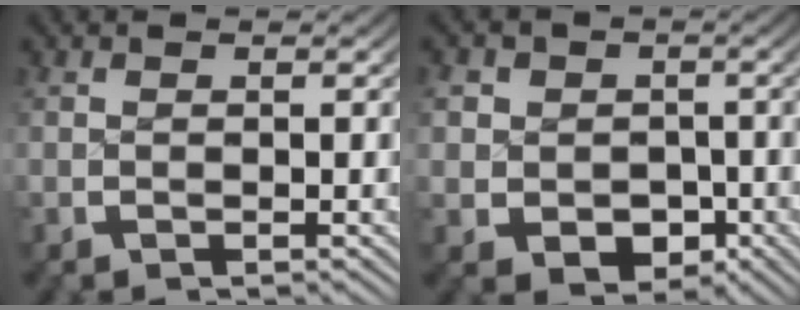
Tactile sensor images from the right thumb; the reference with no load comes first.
{"total": 7.1, "force": [-0.7, 6.2, 3.3], "torque": [-0.068, -0.030, -0.001]}